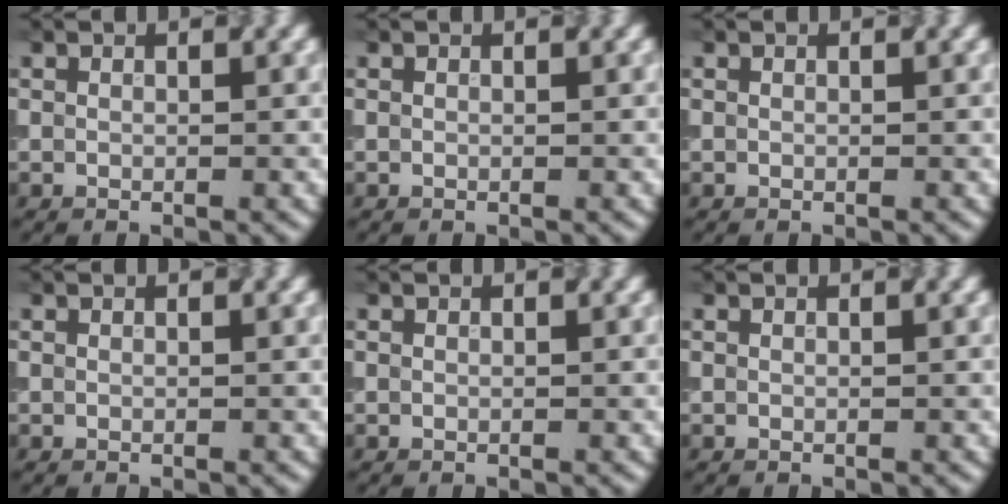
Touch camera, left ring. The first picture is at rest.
{"total": 0.0}
{"total": 0.0}
{"total": 0.0}
{"total": 0.0}
{"total": 0.0}